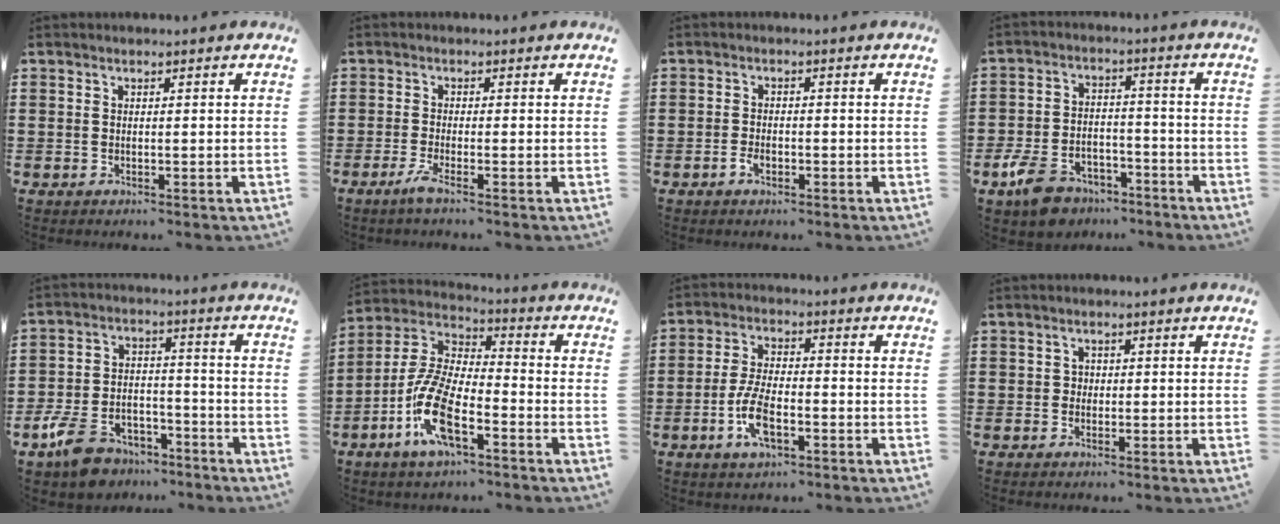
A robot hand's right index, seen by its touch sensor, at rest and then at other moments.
{"total": 2.3, "force": [-1.2, -0.1, 2.0], "torque": [-0.048, -0.012, -0.025]}
{"total": 1.9, "force": [-0.9, 1.0, 1.3], "torque": [-0.025, 0.001, -0.018]}
{"total": 6.4, "force": [-4.9, 2.9, 2.8], "torque": [-0.072, 0.013, -0.096]}
{"total": 7.5, "force": [-5.9, 3.3, 3.3], "torque": [-0.085, 0.014, -0.117]}
{"total": 11.5, "force": [-5.4, 3.7, 9.5], "torque": [-0.224, -0.009, -0.107]}
{"total": 6.9, "force": [-2.4, 2.8, 5.8], "torque": [-0.139, -0.007, -0.053]}
{"total": 0.7, "force": [0.1, 0.6, 0.2], "torque": [-0.006, 0.003, 0.001]}